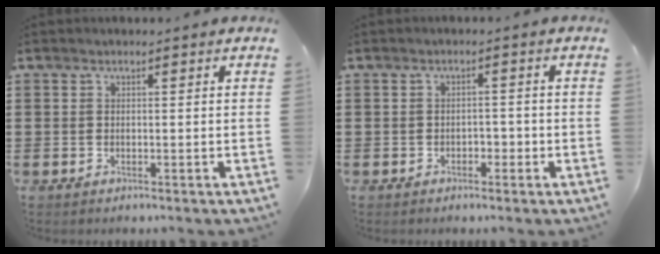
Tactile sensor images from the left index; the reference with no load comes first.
{"total": 1.6, "force": [-1.1, 0.9, 0.7], "torque": [-0.019, 0.003, -0.027]}